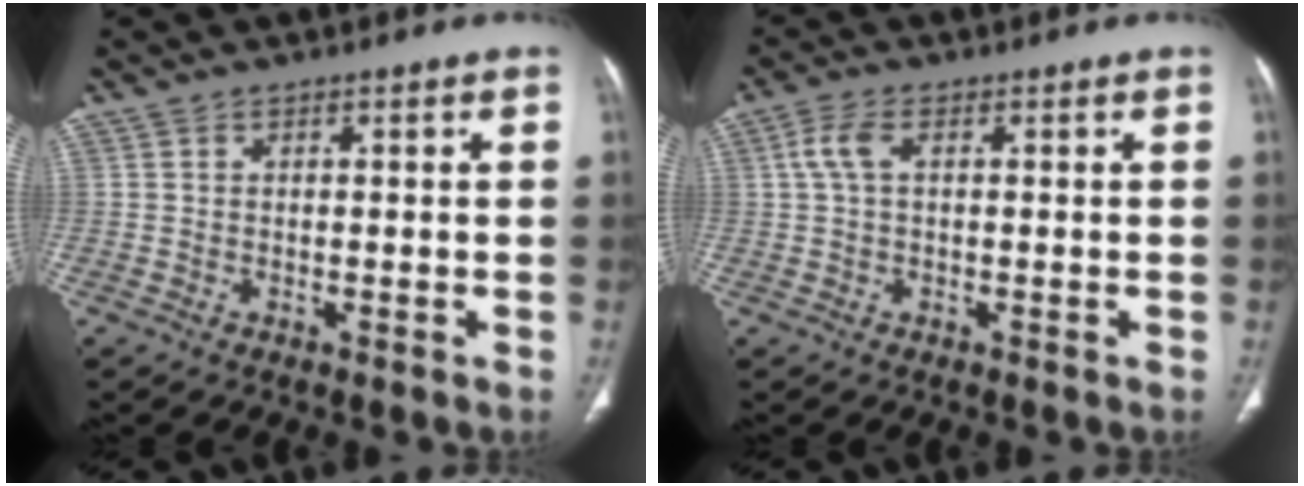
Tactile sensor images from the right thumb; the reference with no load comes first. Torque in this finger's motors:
{"motor_torque": [-0.02, 0.02, 0.36, -0.36, 0.00]}